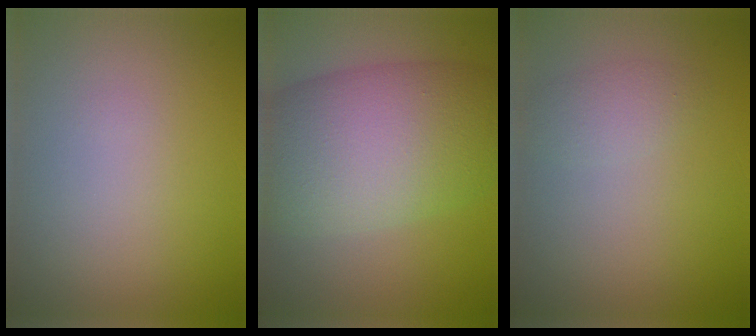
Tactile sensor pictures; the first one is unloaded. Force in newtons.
{"total": 11.5, "press": 11.5, "slide": 0.4}
{"total": 1.5, "press": 1.5, "slide": 0.2}